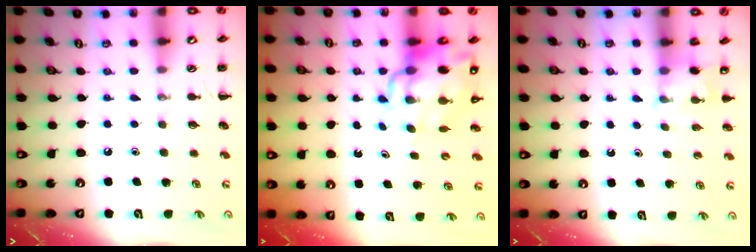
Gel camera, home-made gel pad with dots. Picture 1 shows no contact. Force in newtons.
{"total": 12.2, "press": 11.6, "slide": 3.5}
{"total": 3.6, "press": 3.4, "slide": 1.2}